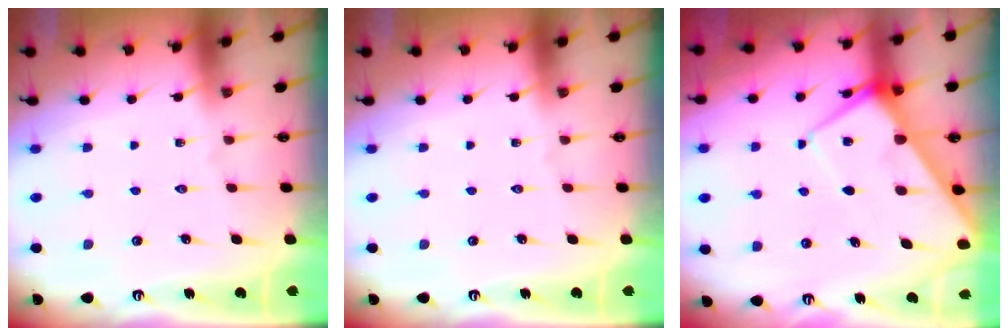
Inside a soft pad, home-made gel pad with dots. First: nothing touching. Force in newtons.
{"total": 0.0}
{"total": 7.9, "press": 7.8, "slide": 0.8}